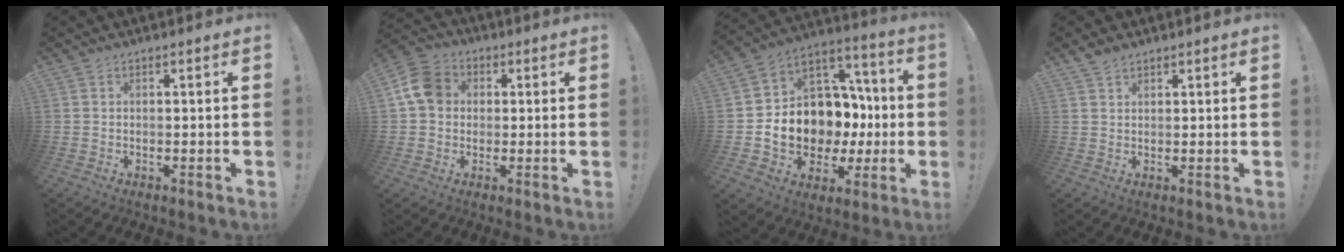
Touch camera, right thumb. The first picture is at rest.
{"total": 10.5, "force": [1.6, 8.8, 5.6], "torque": [-0.089, 0.013, 0.037]}
{"total": 13.9, "force": [-2.0, 11.7, 7.3], "torque": [-0.098, -0.001, -0.010]}
{"total": 2.6, "force": [2.2, 1.0, 1.0], "torque": [-0.007, -0.013, 0.039]}